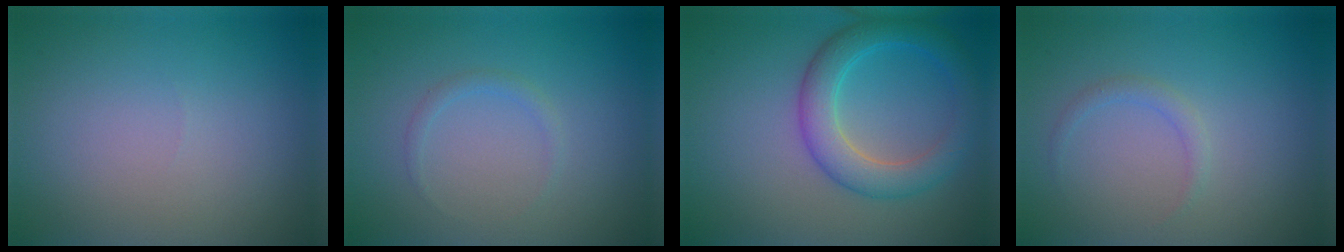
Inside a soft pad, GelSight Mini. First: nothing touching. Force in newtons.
{"total": 0.9, "press": 0.9, "slide": 0.0}
{"total": 4.7, "press": 4.7, "slide": 0.0}
{"total": 1.0, "press": 1.0, "slide": 0.0}